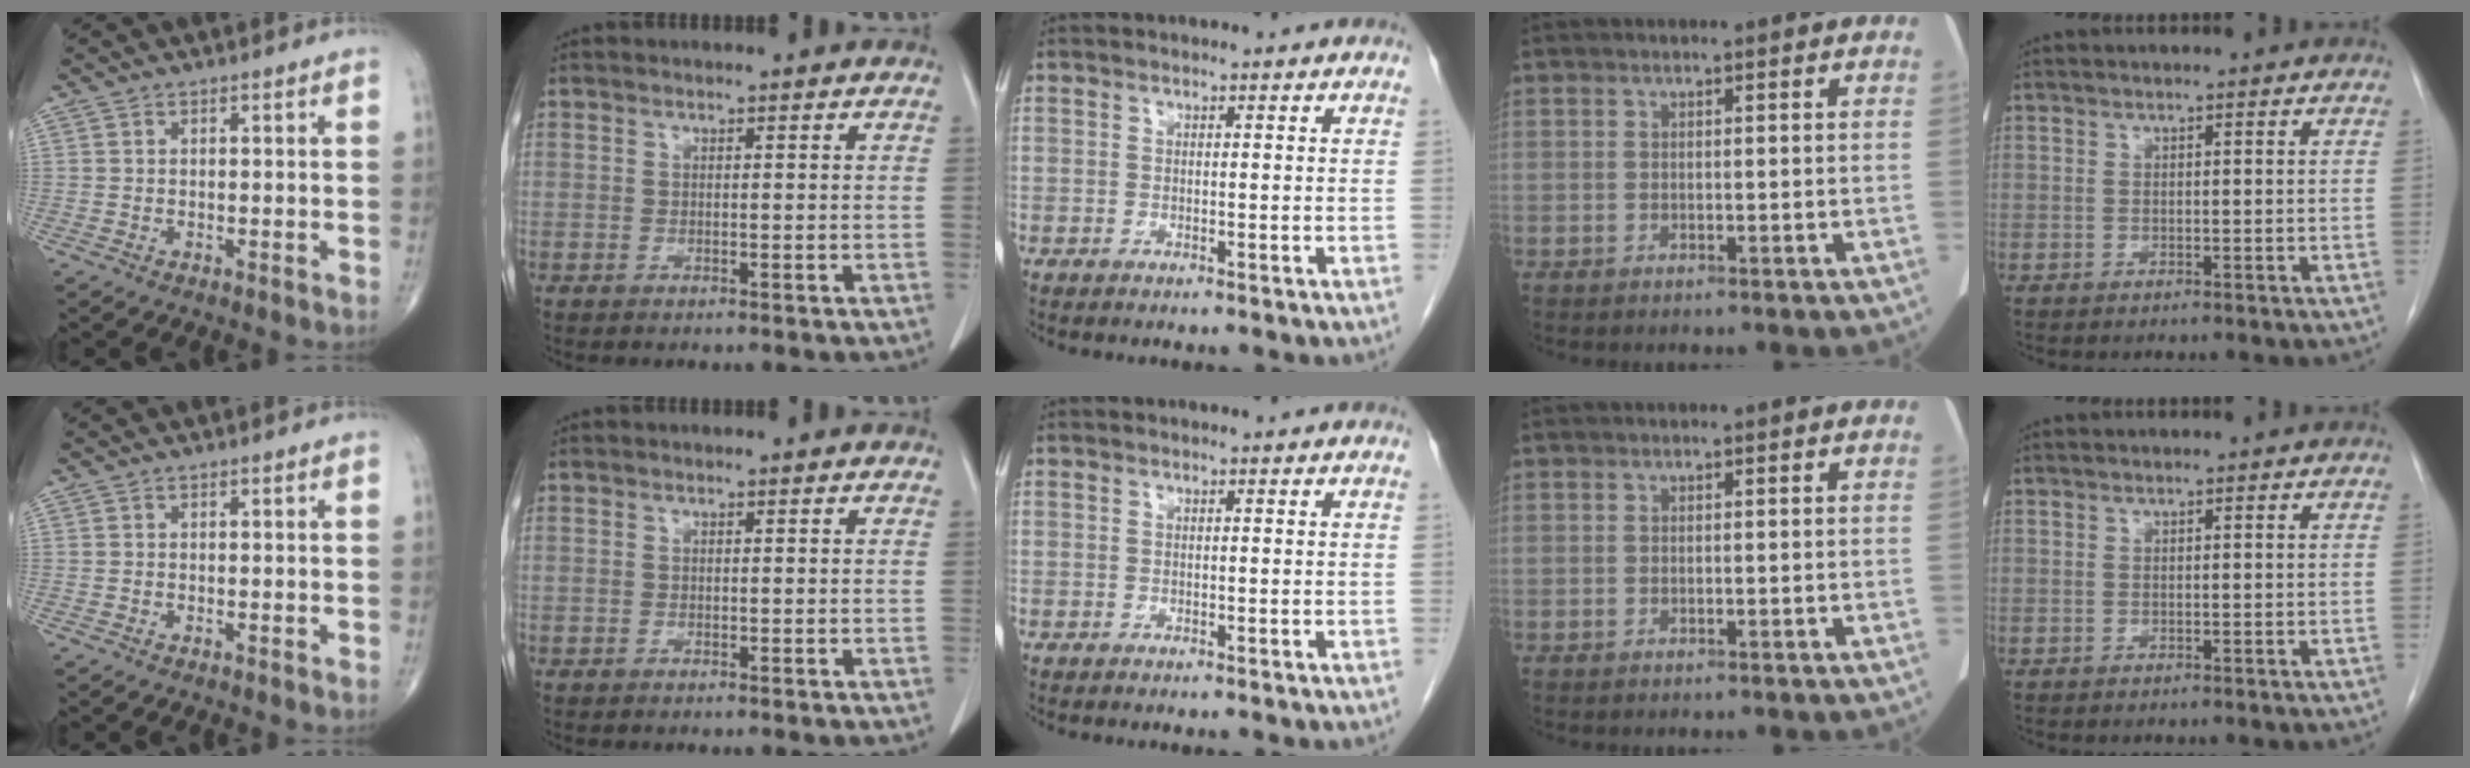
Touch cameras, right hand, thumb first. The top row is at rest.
{}